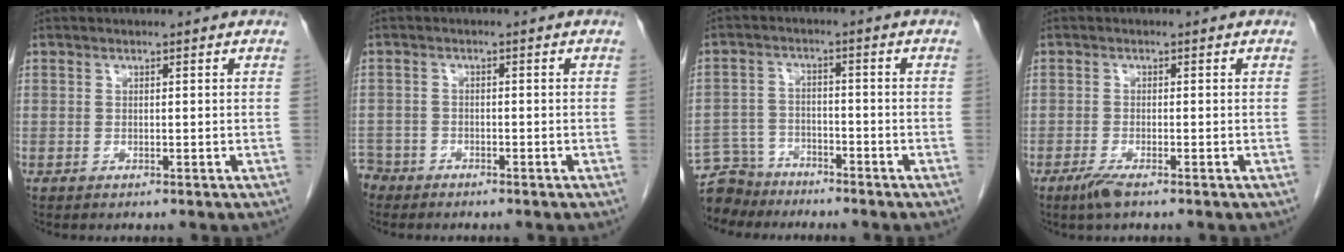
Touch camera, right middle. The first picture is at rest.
{"total": 3.4, "force": [-2.9, 1.6, -0.3], "torque": [0.002, 0.001, -0.061]}
{"total": 6.6, "force": [-6.1, 2.6, -0.5], "torque": [0.008, 0.002, -0.115]}
{"total": 2.3, "force": [-1.6, 0.2, 1.7], "torque": [-0.035, -0.006, -0.029]}